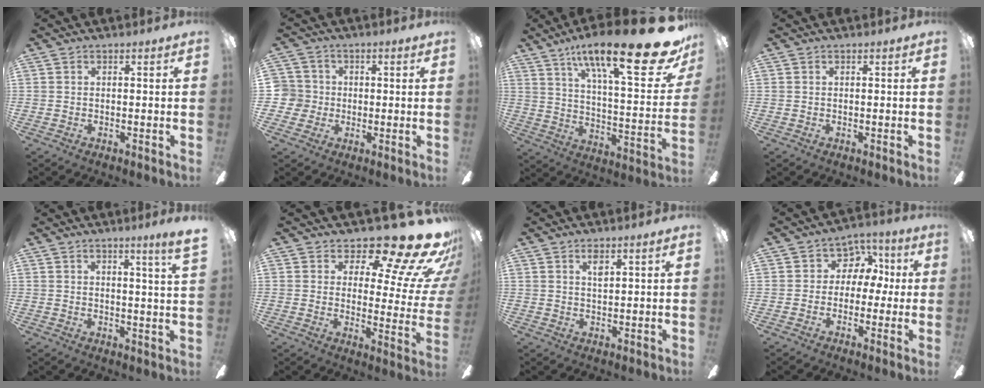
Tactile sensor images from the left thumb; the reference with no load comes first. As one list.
[{"total": 5.1, "force": [0.1, 5.1, 0.5], "torque": [-0.025, 0.010, 0.001]}, {"total": 27.5, "force": [16.9, 6.6, 20.6], "torque": [-0.310, -0.108, 0.265]}, {"total": 0.0}, {"total": 4.3, "force": [3.0, -0.6, 3.1], "torque": [-0.047, -0.021, 0.046]}, {"total": 18.4, "force": [13.8, 5.9, 10.7], "torque": [-0.151, -0.103, 0.222]}, {"total": 2.5, "force": [1.6, 0.6, 1.9], "torque": [-0.042, 0.002, 0.028]}, {"total": 7.6, "force": [1.1, 6.9, 2.9], "torque": [-0.031, 0.001, 0.021]}]